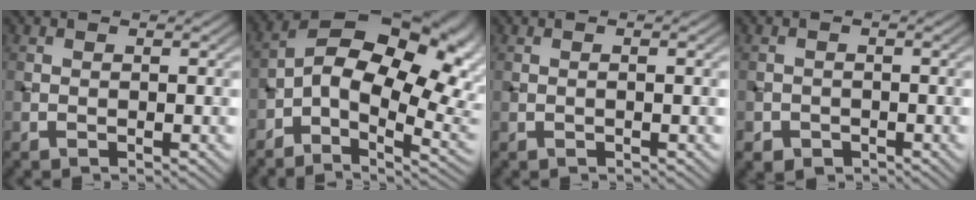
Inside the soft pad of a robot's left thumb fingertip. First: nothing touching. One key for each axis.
{"total": 16.2, "fx": 0.1, "fy": 9.4, "fz": 13.2, "tx": -0.211, "ty": 0.005, "tz": -0.001}
{"total": 0.7, "fx": 0.0, "fy": 0.0, "fz": 0.7, "tx": -0.011, "ty": 0.001, "tz": -0.001}
{"total": 1.8, "fx": -1.0, "fy": 1.3, "fz": 0.5, "tx": -0.006, "ty": -0.006, "tz": -0.021}